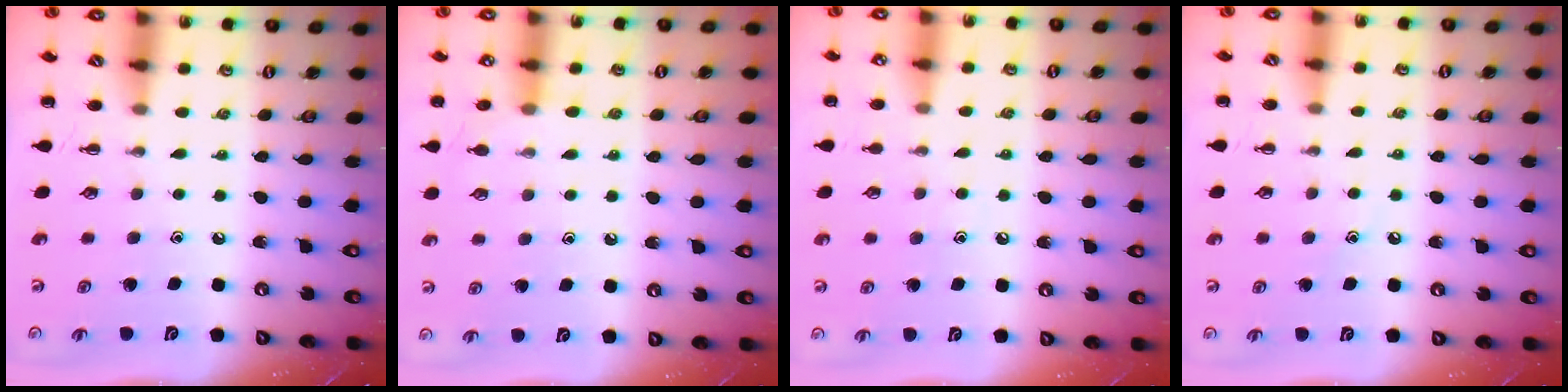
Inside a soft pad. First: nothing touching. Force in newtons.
{"total": 8.2, "press": 7.8, "slide": 2.5}
{"total": 6.9, "press": 6.7, "slide": 1.8}
{"total": 6.2, "press": 6.0, "slide": 1.7}